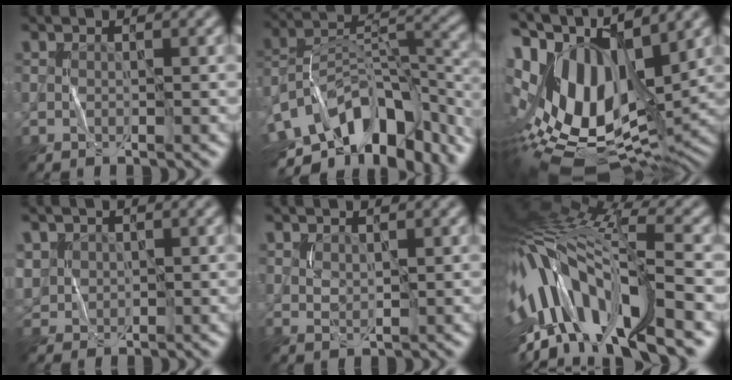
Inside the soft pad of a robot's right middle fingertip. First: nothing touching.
{"total": 13.9, "force": [-8.1, 7.3, 8.6], "torque": [-0.166, 0.012, -0.132]}
{"total": 17.5, "force": [2.1, 8.5, 15.1], "torque": [-0.279, 0.005, 0.053]}
{"total": 2.3, "force": [0.9, 2.0, 0.7], "torque": [-0.026, 0.001, 0.023]}
{"total": 1.3, "force": [0.9, 0.6, 0.8], "torque": [-0.020, -0.002, 0.024]}
{"total": 15.6, "force": [-2.8, 6.2, 14.0], "torque": [-0.285, 0.025, -0.043]}